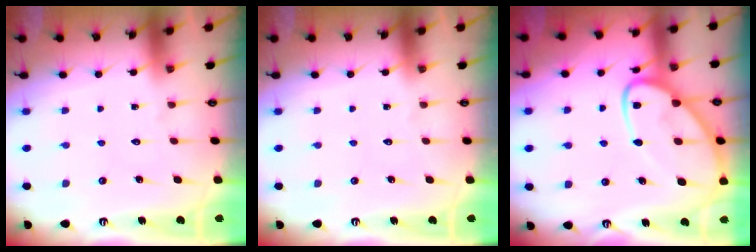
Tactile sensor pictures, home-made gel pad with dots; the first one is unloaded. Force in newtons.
{"total": 0.0}
{"total": 13.6, "press": 13.5, "slide": 1.2}